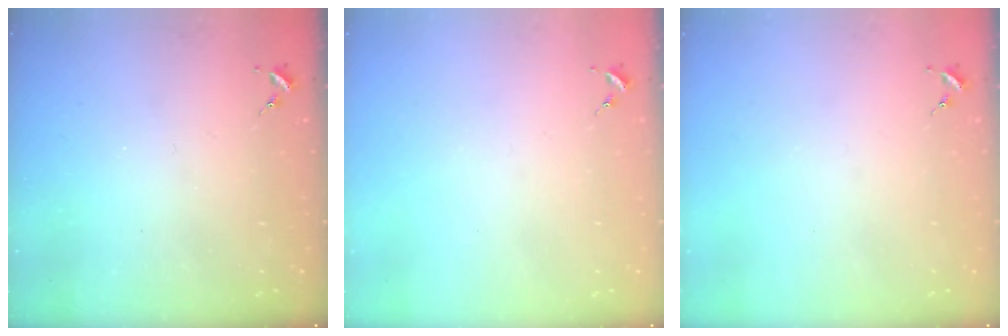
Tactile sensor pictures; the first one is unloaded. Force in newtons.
{"total": 0.0}
{"total": 0.0}